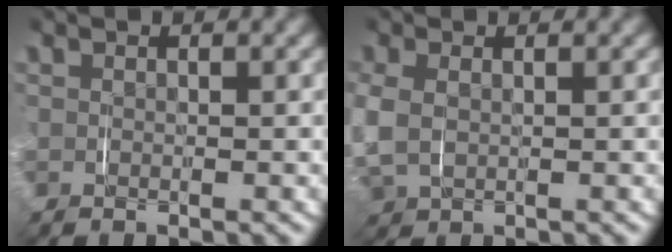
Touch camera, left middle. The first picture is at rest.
{"total": 3.5, "force": [-0.3, 3.0, 1.8], "torque": [-0.075, -0.014, 0.002]}